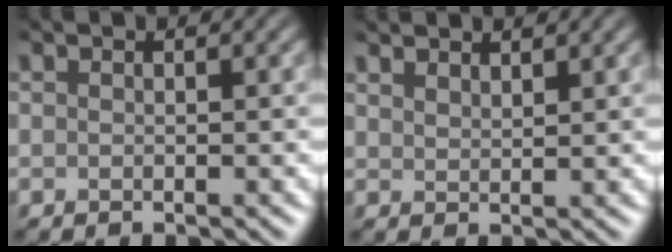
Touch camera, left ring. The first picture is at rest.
{"total": 2.0, "force": [2.0, 0.3, 0.4], "torque": [-0.005, 0.003, 0.034]}